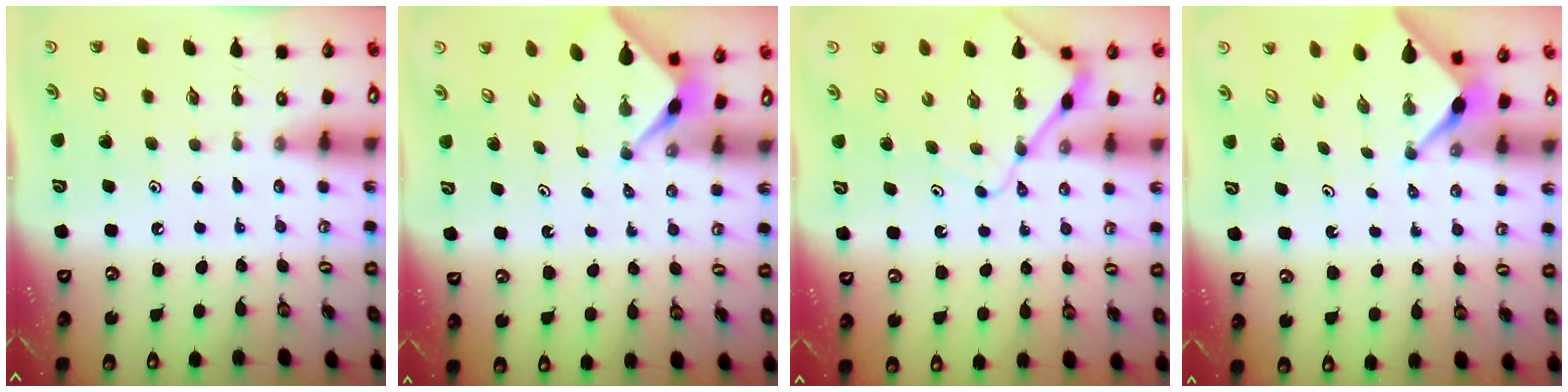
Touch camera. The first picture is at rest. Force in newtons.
{"total": 2.1, "press": 2.1, "slide": 0.3}
{"total": 8.8, "press": 8.7, "slide": 1.1}
{"total": 2.3, "press": 2.3, "slide": 0.3}